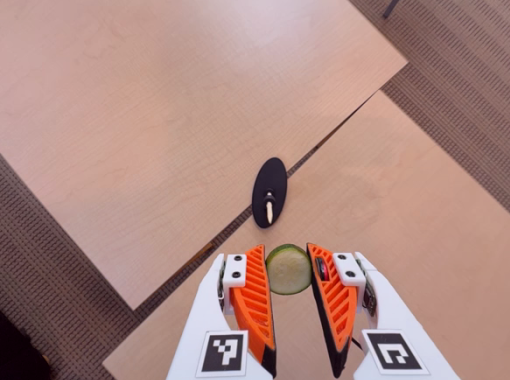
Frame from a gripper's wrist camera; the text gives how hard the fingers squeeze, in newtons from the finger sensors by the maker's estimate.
{"total": 11.6, "left": 12.1, "right": 11.2}